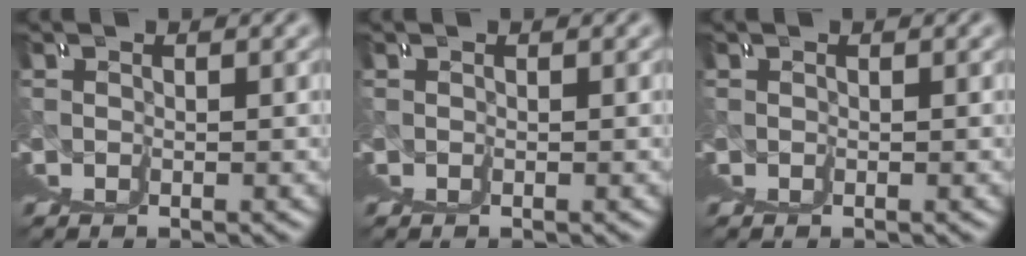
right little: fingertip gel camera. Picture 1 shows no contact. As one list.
[{"total": 0.0}, {"total": 0.0}]